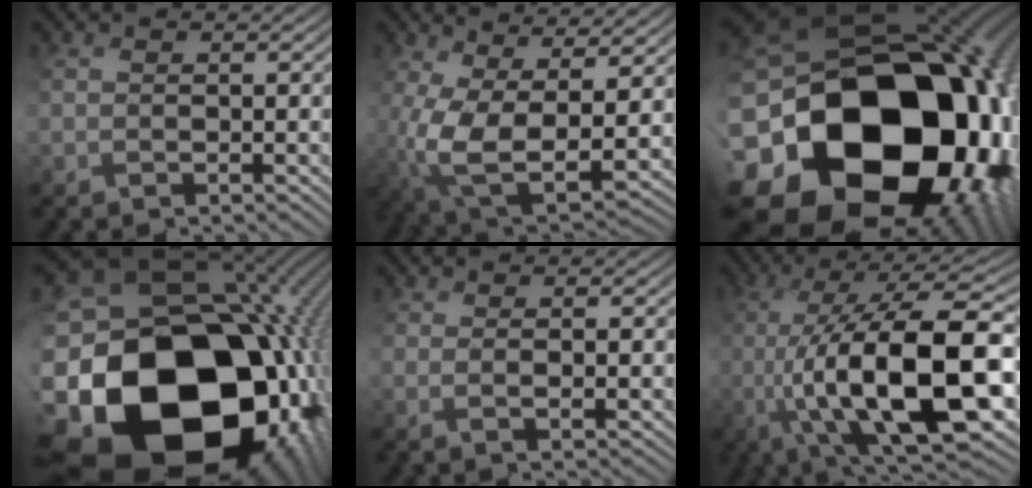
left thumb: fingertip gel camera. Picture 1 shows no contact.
{"total": 9.8, "force": [-0.3, 4.6, 8.6], "torque": [-0.211, -0.017, 0.005]}
{"total": 24.8, "force": [-6.1, 20.0, 13.4], "torque": [-0.255, -0.066, -0.110]}
{"total": 24.7, "force": [-8.9, 19.3, 12.7], "torque": [-0.233, -0.072, -0.141]}
{"total": 1.6, "force": [0.5, 0.5, 1.5], "torque": [-0.023, 0.003, 0.009]}
{"total": 16.8, "force": [-3.2, 6.2, 15.3], "torque": [-0.271, -0.005, -0.041]}